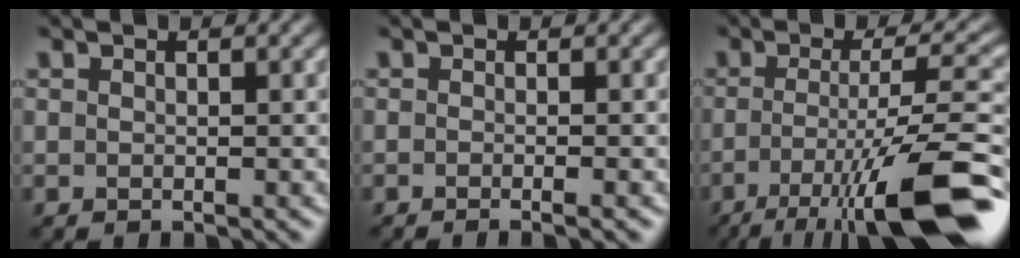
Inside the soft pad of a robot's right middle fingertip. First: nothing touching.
{"total": 2.0, "force": [-0.5, 0.9, 1.8], "torque": [-0.004, -0.006, -0.023]}
{"total": 12.6, "force": [-6.1, 2.7, 10.7], "torque": [-0.167, -0.007, -0.105]}